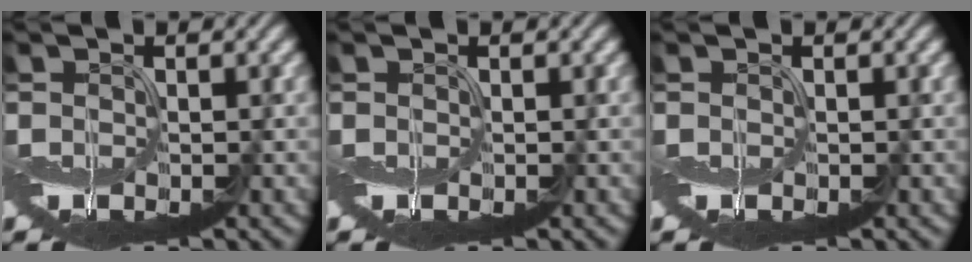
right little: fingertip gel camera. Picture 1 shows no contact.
{"total": 0.0}
{"total": 0.0}